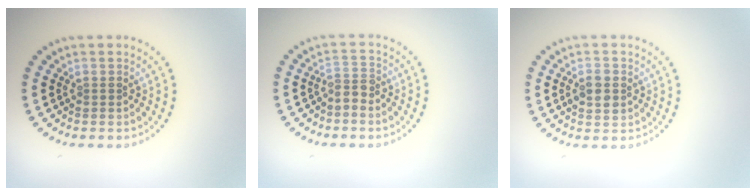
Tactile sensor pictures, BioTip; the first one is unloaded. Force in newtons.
{"total": 1.9, "press": 1.4, "slide": 1.2}
{"total": 2.5, "press": 2.5, "slide": 0.2}